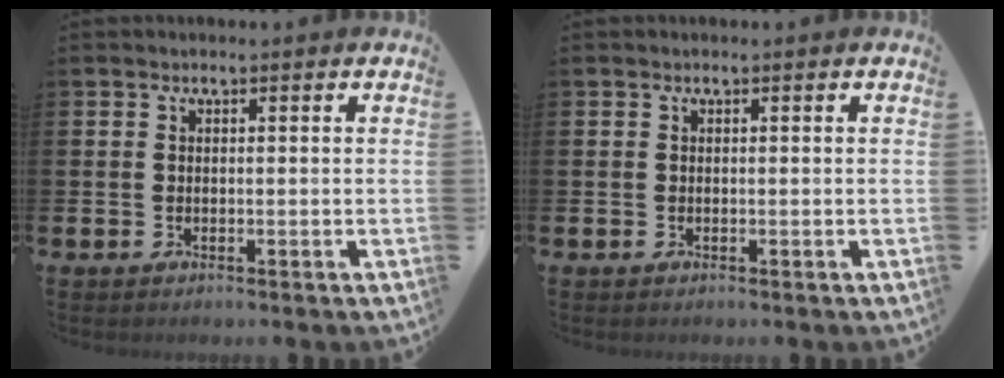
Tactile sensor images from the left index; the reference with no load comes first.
{"total": 0.0}